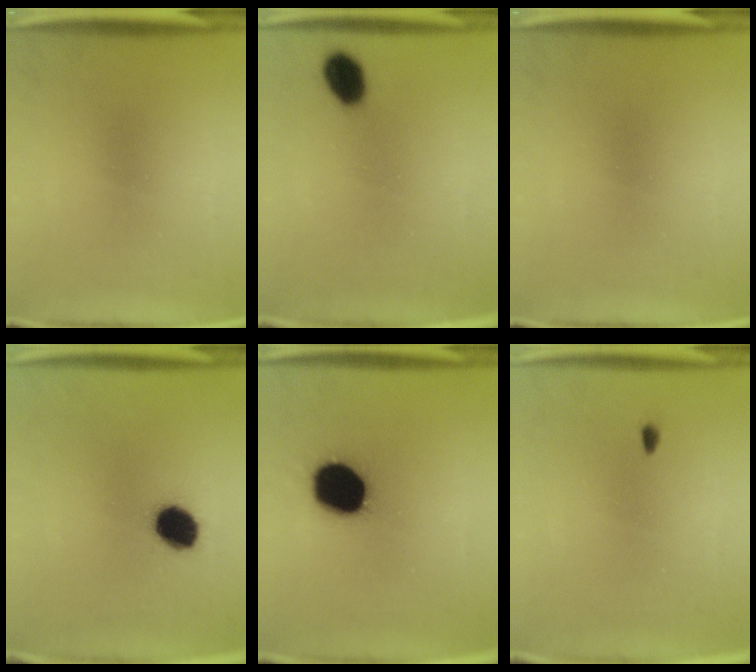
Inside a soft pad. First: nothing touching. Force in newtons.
{"total": 6.2}
{"total": 0.0}
{"total": 8.8}
{"total": 18.7}
{"total": 0.6}